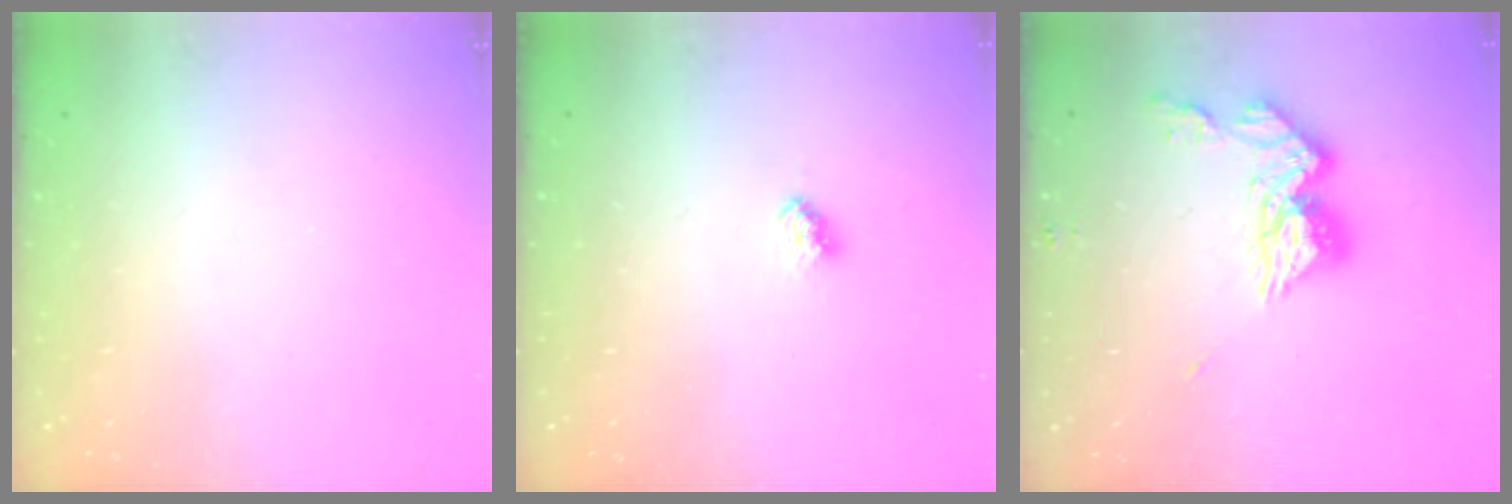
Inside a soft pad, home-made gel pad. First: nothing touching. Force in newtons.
{"total": 3.0, "press": 3.0, "slide": 0.3}
{"total": 12.3, "press": 12.2, "slide": 1.0}